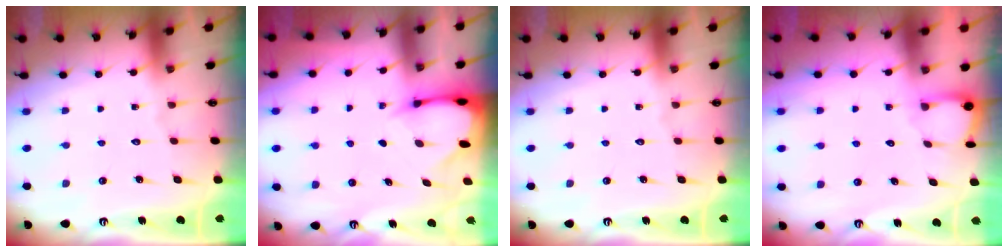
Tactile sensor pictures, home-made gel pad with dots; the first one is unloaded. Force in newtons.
{"total": 3.0, "press": 3.0, "slide": 0.3}
{"total": 0.0}
{"total": 1.8, "press": 1.8, "slide": 0.1}